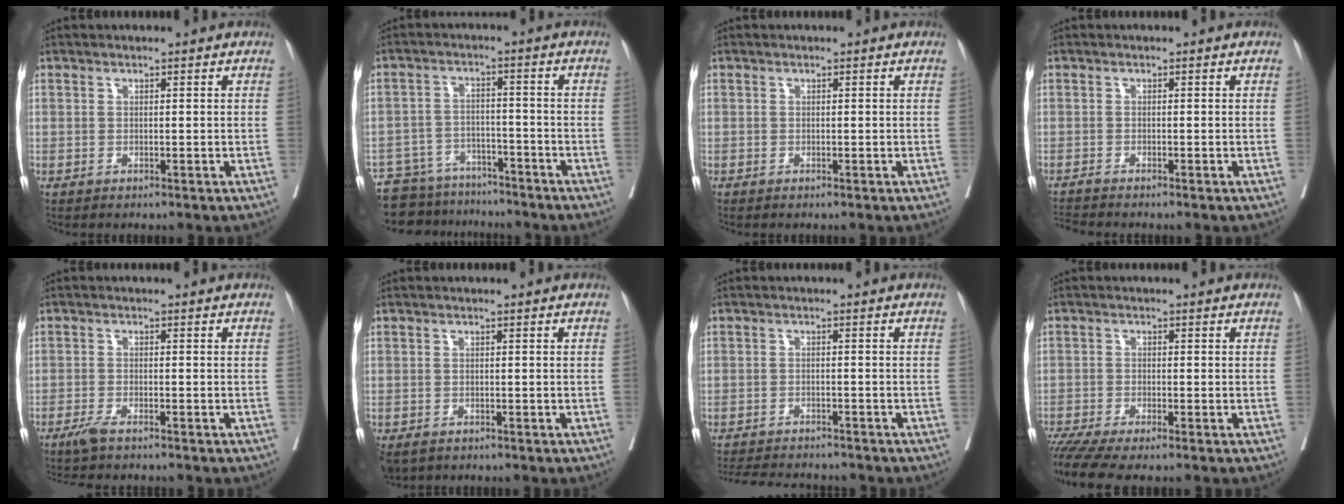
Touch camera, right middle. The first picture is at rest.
{"total": 9.8, "force": [-9.0, 3.9, 0.1], "torque": [-0.001, 0.024, -0.136]}
{"total": 0.6, "force": [-0.1, 0.6, -0.1], "torque": [0.007, 0.006, -0.005]}
{"total": 1.9, "force": [-1.8, -0.5, 0.2], "torque": [-0.002, -0.008, -0.036]}
{"total": 3.0, "force": [-2.5, 0.4, 1.7], "torque": [-0.031, -0.005, -0.042]}
{"total": 4.1, "force": [-2.7, 2.6, 1.5], "torque": [-0.024, -0.005, -0.042]}
{"total": 8.8, "force": [-8.4, 1.6, 2.2], "torque": [-0.037, 0.000, -0.117]}
{"total": 6.3, "force": [-5.2, 0.2, 3.5], "torque": [-0.059, -0.015, -0.091]}